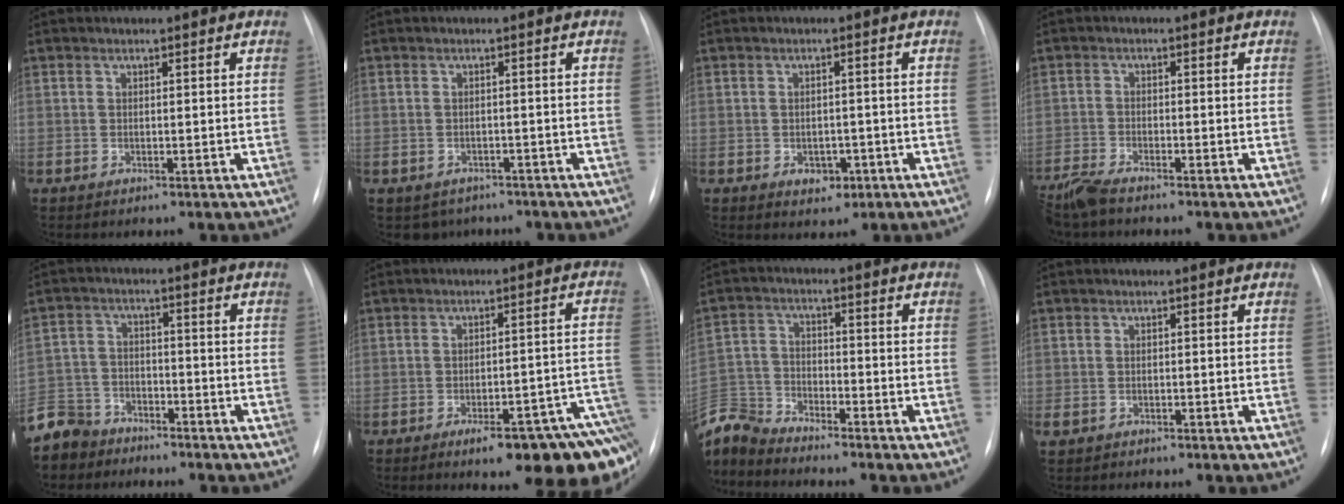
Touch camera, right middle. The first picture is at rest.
{"total": 3.8, "force": [-3.0, 2.3, 0.2], "torque": [0.002, 0.009, -0.039]}
{"total": 3.0, "force": [-1.3, 2.1, 1.7], "torque": [-0.018, 0.004, -0.008]}
{"total": 4.6, "force": [-4.1, 0.4, 2.1], "torque": [-0.044, -0.017, -0.080]}
{"total": 10.3, "force": [-8.6, 5.6, 1.5], "torque": [-0.053, 0.004, -0.160]}
{"total": 17.5, "force": [-11.7, 2.7, 12.7], "torque": [-0.066, 0.028, -0.144]}
{"total": 9.4, "force": [-9.2, 1.7, 1.2], "torque": [-0.040, 0.009, -0.187]}
{"total": 2.1, "force": [-1.4, 1.4, 0.7], "torque": [-0.018, -0.002, -0.019]}